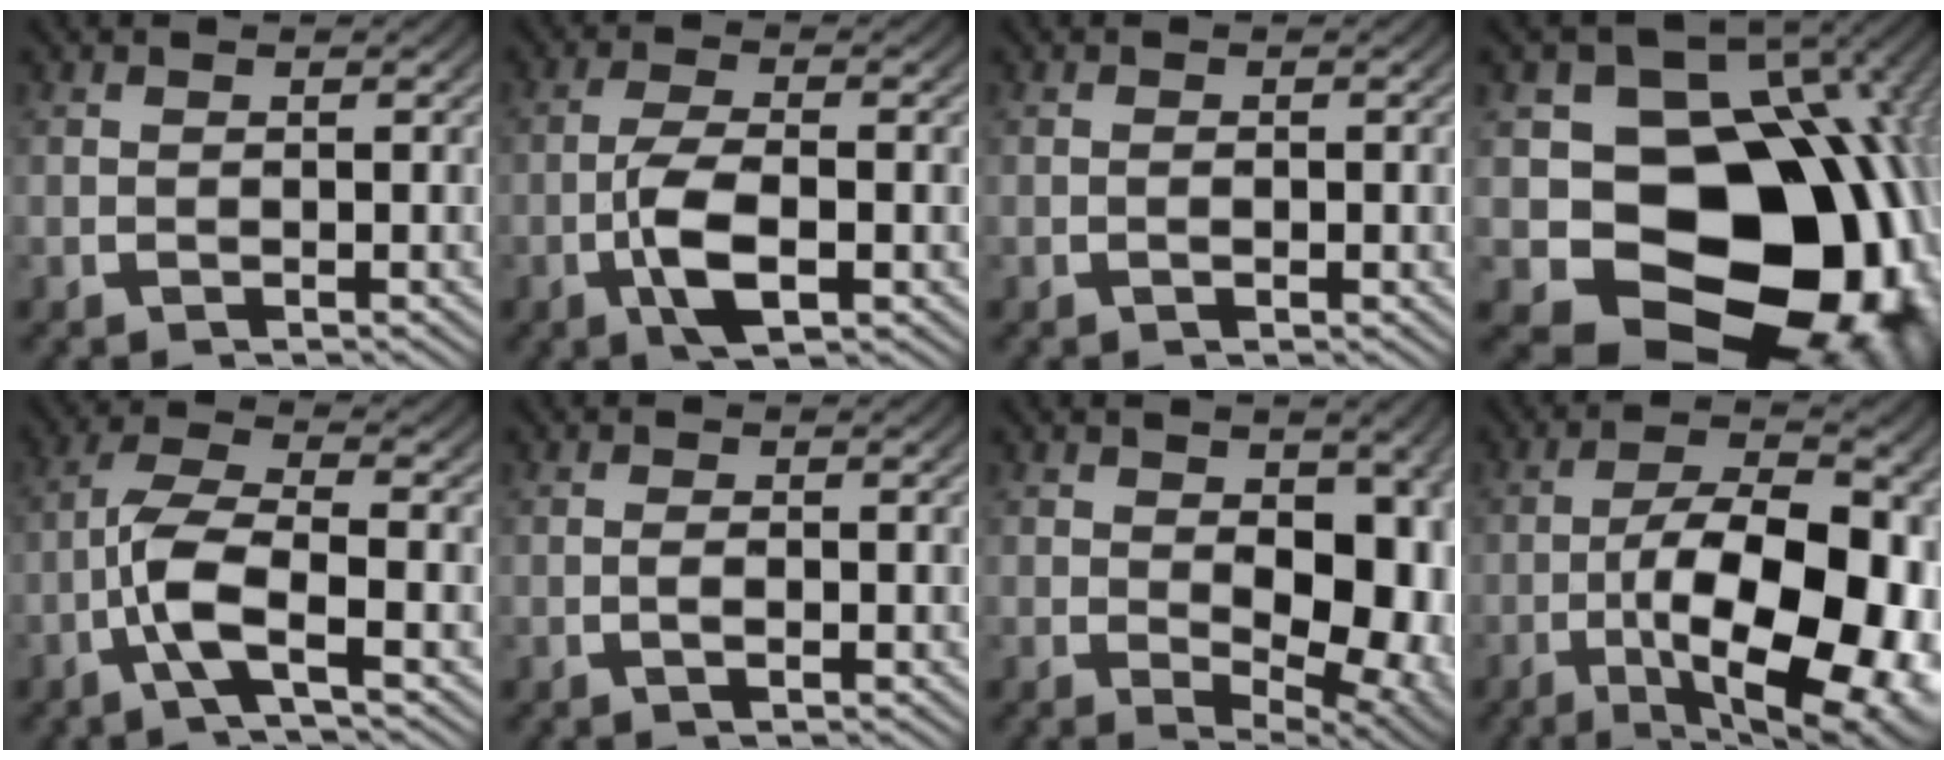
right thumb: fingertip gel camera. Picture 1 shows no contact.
{"total": 5.0, "force": [-2.0, 2.1, 4.1], "torque": [-0.106, -0.020, -0.028]}
{"total": 0.6, "force": [-0.5, 0.2, 0.3], "torque": [-0.006, -0.003, -0.007]}
{"total": 28.5, "force": [-6.5, 20.5, 18.6], "torque": [-0.334, -0.098, -0.078]}
{"total": 6.2, "force": [-2.3, 2.3, 5.2], "torque": [-0.133, -0.018, -0.038]}
{"total": 1.2, "force": [-0.8, 0.4, 0.9], "torque": [-0.026, -0.010, -0.009]}
{"total": 8.5, "force": [-0.4, 5.6, 6.4], "torque": [-0.124, -0.047, 0.014]}
{"total": 15.3, "force": [-4.0, 7.7, 12.7], "torque": [-0.228, -0.063, -0.035]}